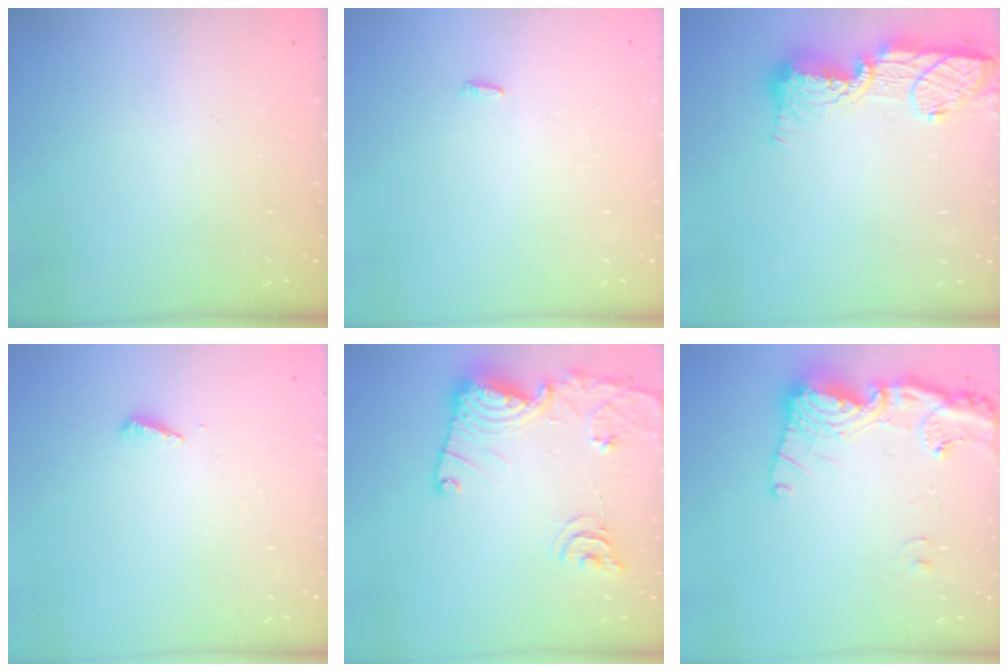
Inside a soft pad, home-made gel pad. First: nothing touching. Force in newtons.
{"total": 1.8, "press": 1.7, "slide": 0.6}
{"total": 16.3, "press": 16.3, "slide": 1.3}
{"total": 2.0, "press": 2.0, "slide": 0.2}
{"total": 18.1, "press": 18.0, "slide": 2.0}
{"total": 16.6, "press": 16.5, "slide": 1.9}